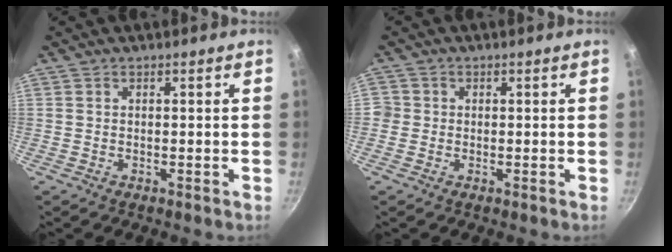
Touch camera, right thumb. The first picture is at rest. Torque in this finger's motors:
{"motor_torque": [-0.10, -0.10, 0.19, 0.12, 0.01]}